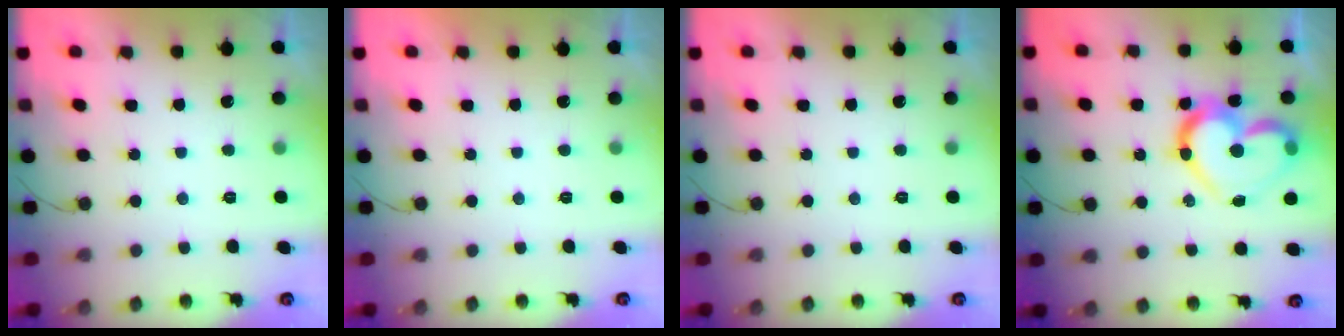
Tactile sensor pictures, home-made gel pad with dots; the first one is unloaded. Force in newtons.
{"total": 1.8, "press": 1.8, "slide": 0.0}
{"total": 0.0}
{"total": 18.9, "press": 18.8, "slide": 1.9}